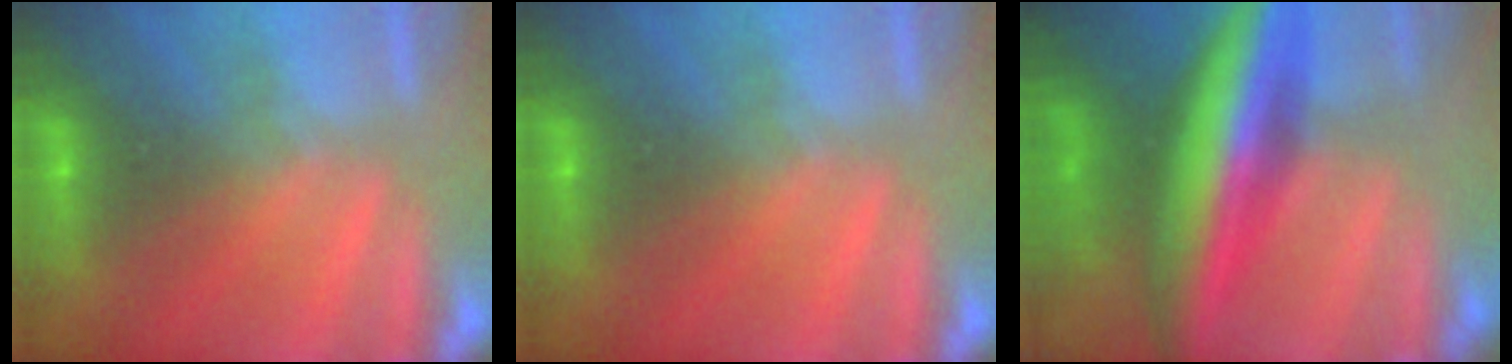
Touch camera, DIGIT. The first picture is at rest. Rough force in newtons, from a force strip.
{"total": 0.0}
{"total": 7.0}